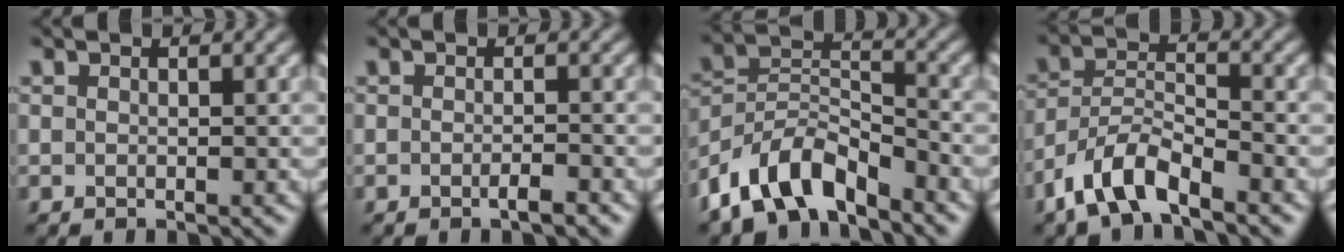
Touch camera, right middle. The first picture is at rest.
{"total": 1.4, "force": [-0.7, 0.2, 1.2], "torque": [-0.018, 0.001, -0.014]}
{"total": 7.7, "force": [-5.7, 3.4, 3.8], "torque": [-0.064, 0.002, -0.118]}
{"total": 5.6, "force": [-4.1, 1.9, 3.4], "torque": [-0.064, 0.002, -0.086]}